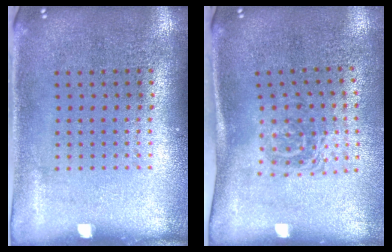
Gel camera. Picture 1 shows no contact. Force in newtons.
{"total": 1.6, "press": 1.1, "slide": 1.1}